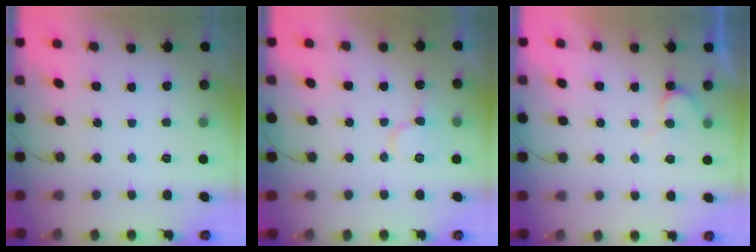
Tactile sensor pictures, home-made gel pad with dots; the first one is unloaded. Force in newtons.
{"total": 8.8, "press": 8.7, "slide": 1.2}
{"total": 5.0, "press": 5.0, "slide": 0.4}